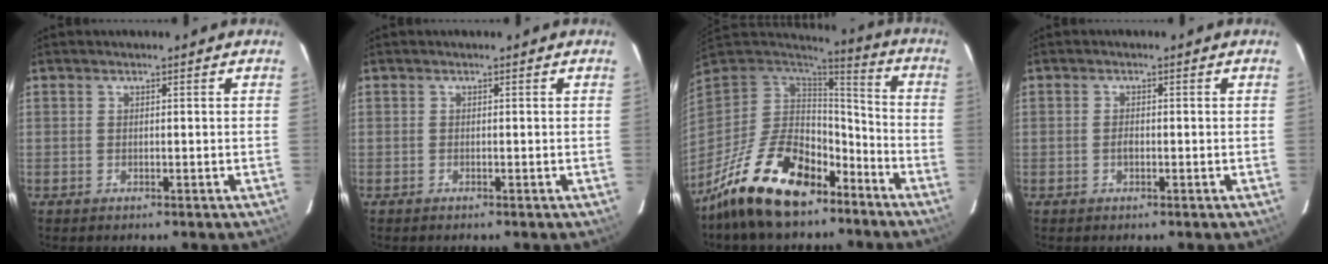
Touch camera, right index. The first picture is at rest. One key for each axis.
{"total": 0.0}
{"total": 20.9, "fx": -13.4, "fy": 10.4, "fz": 12.3, "tx": -0.244, "ty": -0.002, "tz": -0.214}
{"total": 1.2, "fx": -0.4, "fy": 0.8, "fz": 0.9, "tx": -0.016, "ty": 0.002, "tz": -0.007}